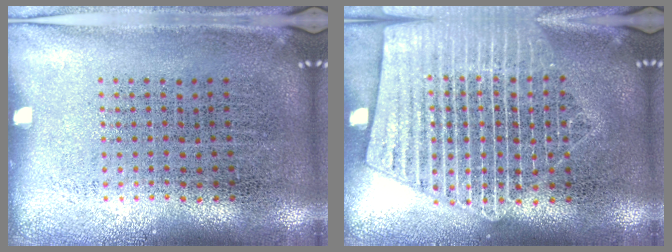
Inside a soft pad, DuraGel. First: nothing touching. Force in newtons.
{"total": 3.8, "press": 3.8, "slide": 0.4}